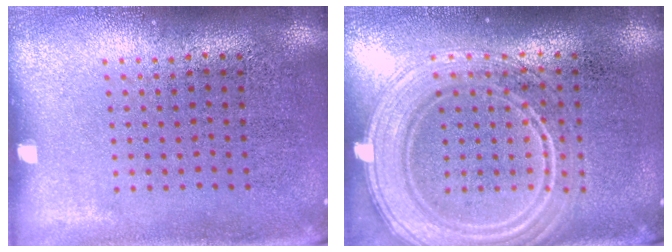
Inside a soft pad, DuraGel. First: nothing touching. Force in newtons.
{"total": 2.9, "press": 2.8, "slide": 0.4}